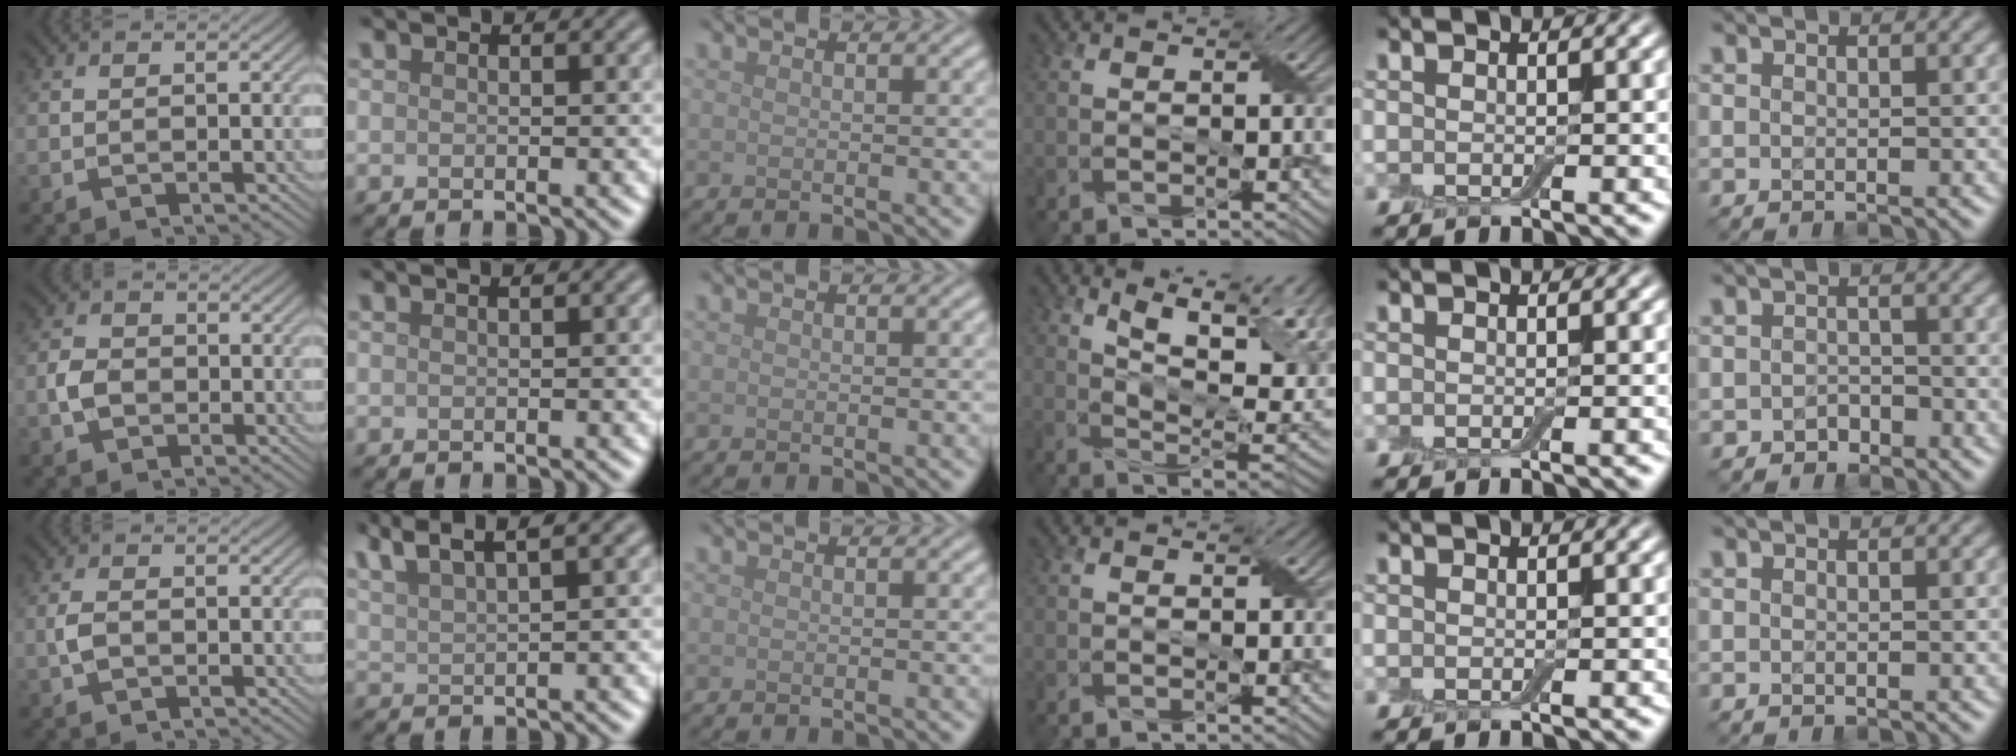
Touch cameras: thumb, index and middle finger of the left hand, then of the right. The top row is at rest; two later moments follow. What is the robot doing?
{"motion": "peel", "object": "aluminum foil"}